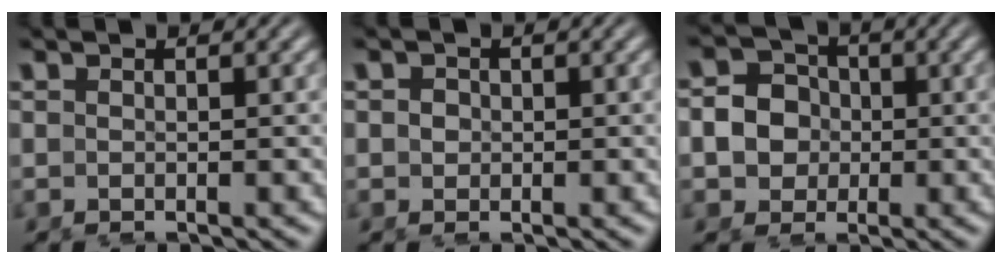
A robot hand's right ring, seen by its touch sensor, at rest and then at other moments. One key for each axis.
{"total": 0.9, "fx": 0.0, "fy": 0.8, "fz": 0.3, "tx": -0.016, "ty": -0.014, "tz": 0.008}
{"total": 7.4, "fx": -0.4, "fy": 7.0, "fz": 2.4, "tx": -0.076, "ty": -0.028, "tz": -0.001}